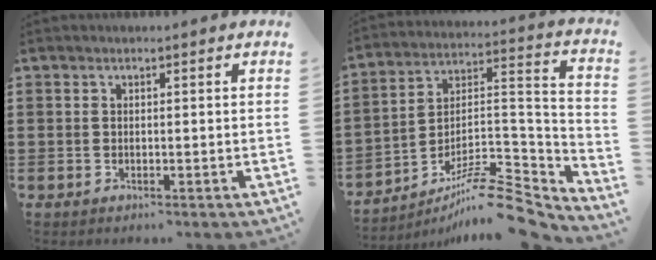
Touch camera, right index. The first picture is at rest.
{"total": 9.8, "force": [-8.0, 2.2, 5.2], "torque": [-0.076, 0.016, -0.155]}